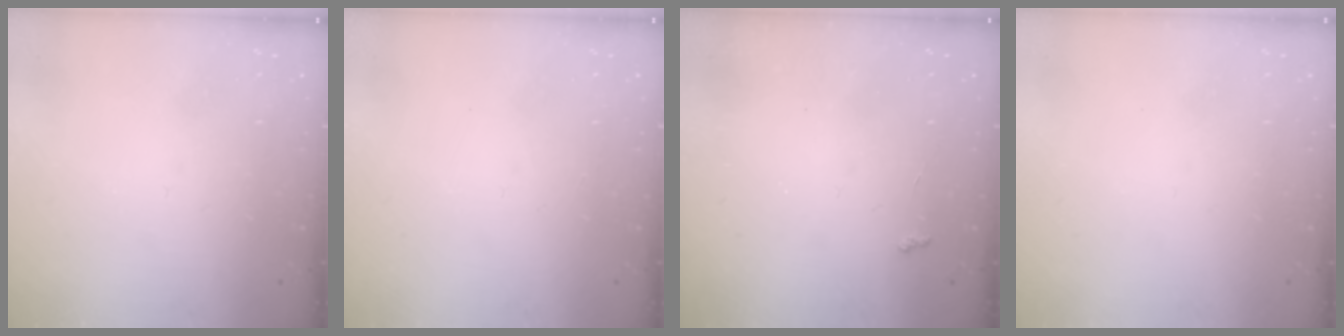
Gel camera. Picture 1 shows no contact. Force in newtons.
{"total": 0.0}
{"total": 3.1, "press": 3.0, "slide": 0.4}
{"total": 0.0}